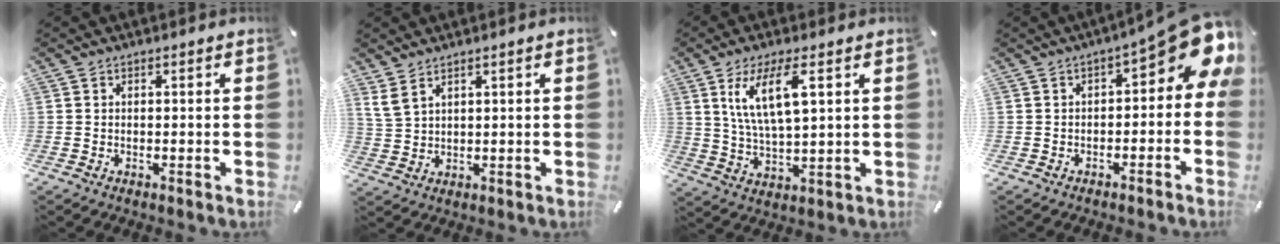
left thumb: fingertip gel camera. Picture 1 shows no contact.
{"total": 4.0, "force": [2.7, 2.0, 2.2], "torque": [-0.055, -0.007, 0.051]}
{"total": 11.2, "force": [4.9, 3.4, 9.5], "torque": [-0.206, 0.001, 0.082]}
{"total": 12.1, "force": [4.5, 4.7, 10.2], "torque": [-0.124, -0.036, 0.072]}